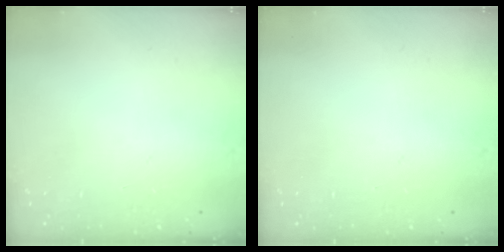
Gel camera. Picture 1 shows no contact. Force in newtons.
{"total": 0.0}